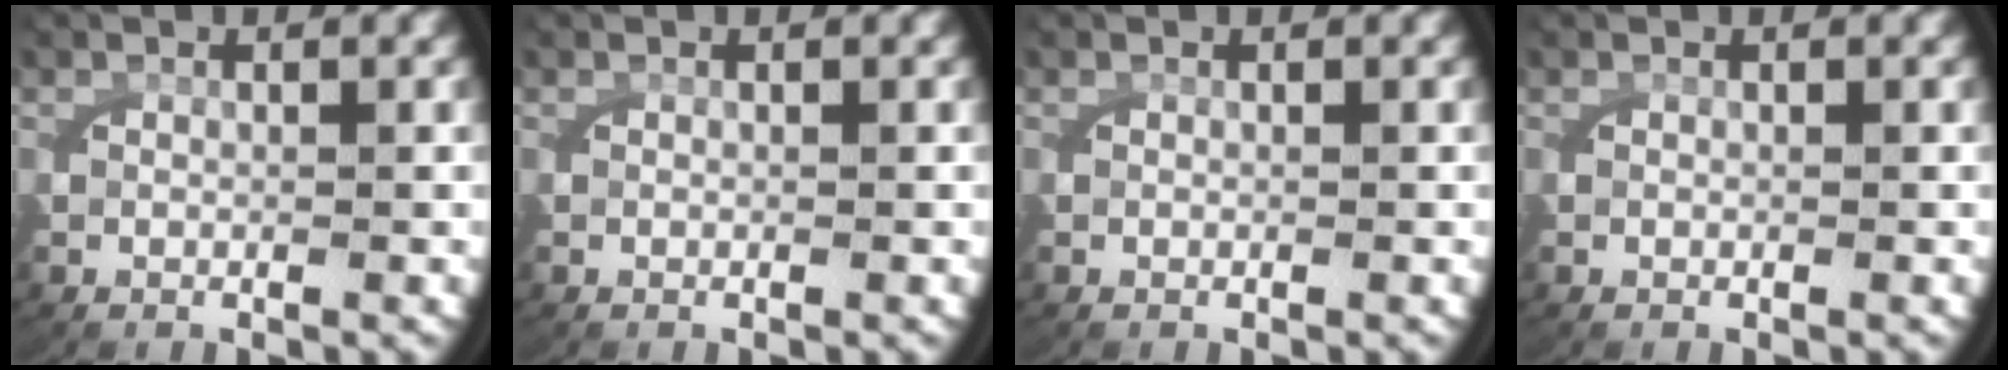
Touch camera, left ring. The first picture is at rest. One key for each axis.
{"total": 0.0}
{"total": 0.0}
{"total": 0.0}